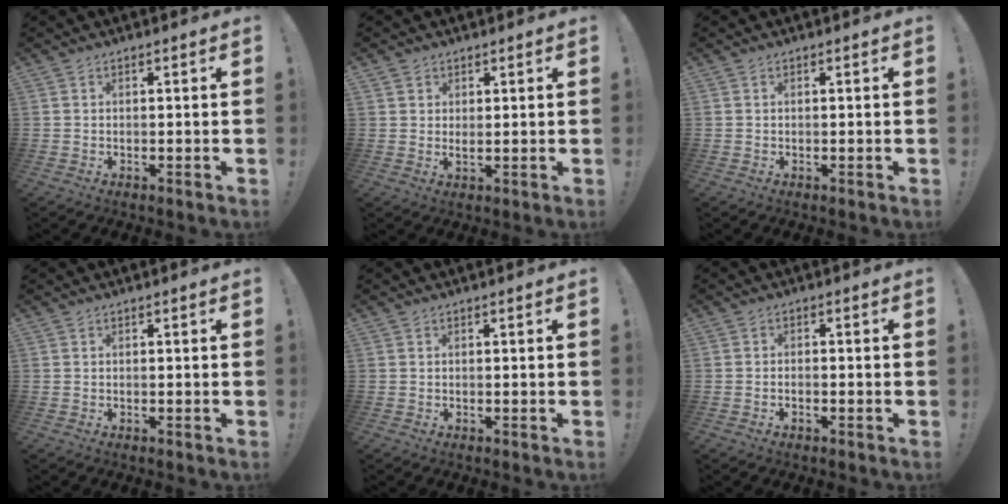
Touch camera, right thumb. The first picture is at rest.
{"total": 1.8, "force": [1.5, 0.9, 0.3], "torque": [-0.001, -0.008, 0.026]}
{"total": 0.0}
{"total": 0.0}
{"total": 0.0}
{"total": 1.2, "force": [-1.1, 0.3, 0.4], "torque": [-0.014, 0.004, -0.017]}